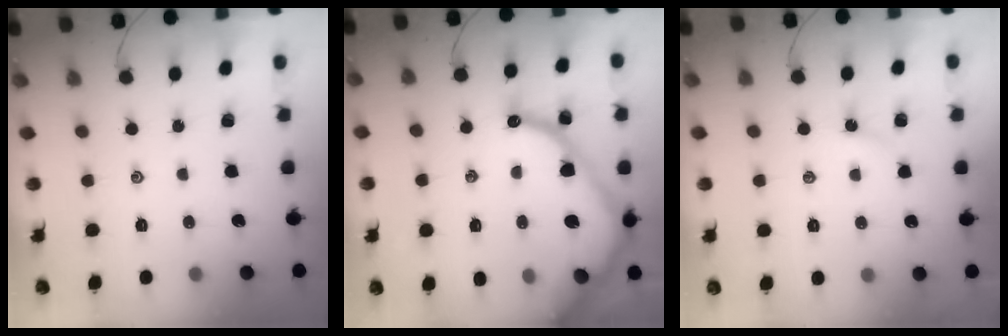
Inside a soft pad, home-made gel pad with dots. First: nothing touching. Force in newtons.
{"total": 15.1, "press": 15.0, "slide": 1.8}
{"total": 1.4, "press": 1.4, "slide": 0.2}